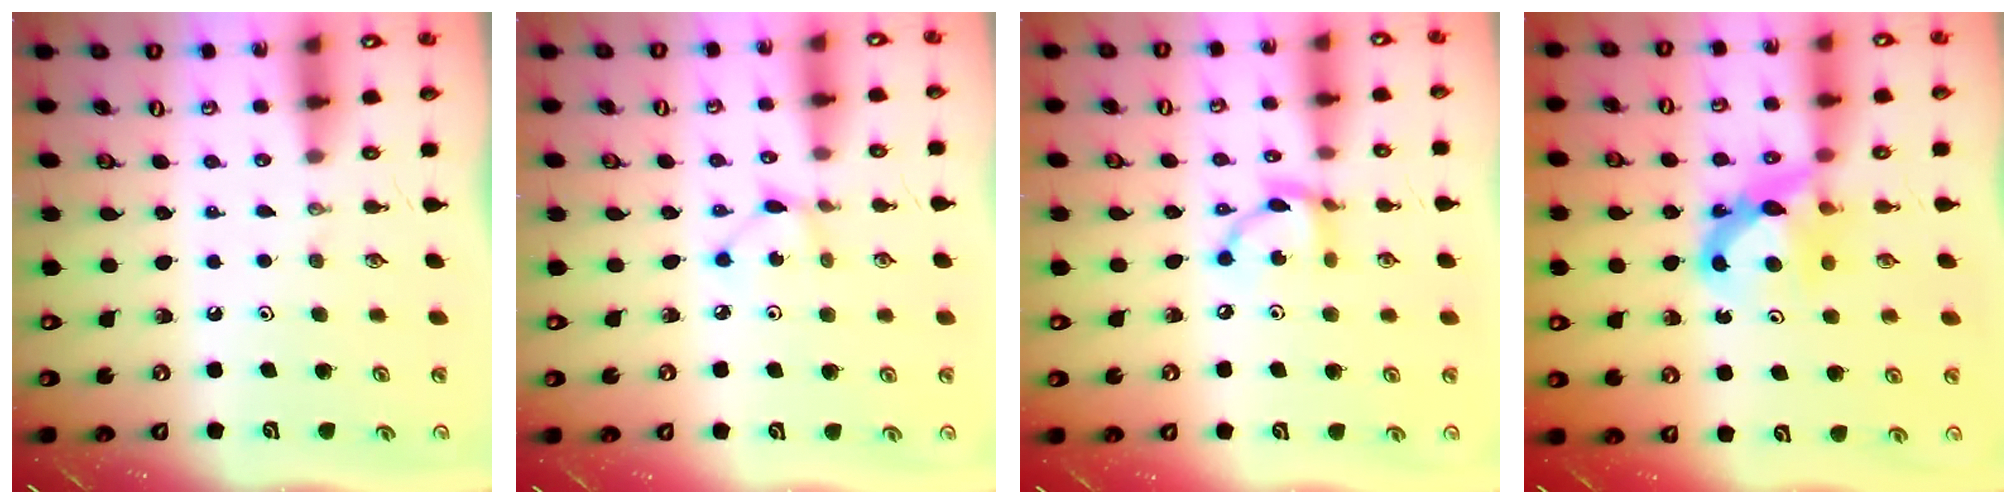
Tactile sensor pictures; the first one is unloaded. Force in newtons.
{"total": 2.3, "press": 2.3, "slide": 0.1}
{"total": 9.4, "press": 9.4, "slide": 0.4}
{"total": 7.2, "press": 7.2, "slide": 0.5}